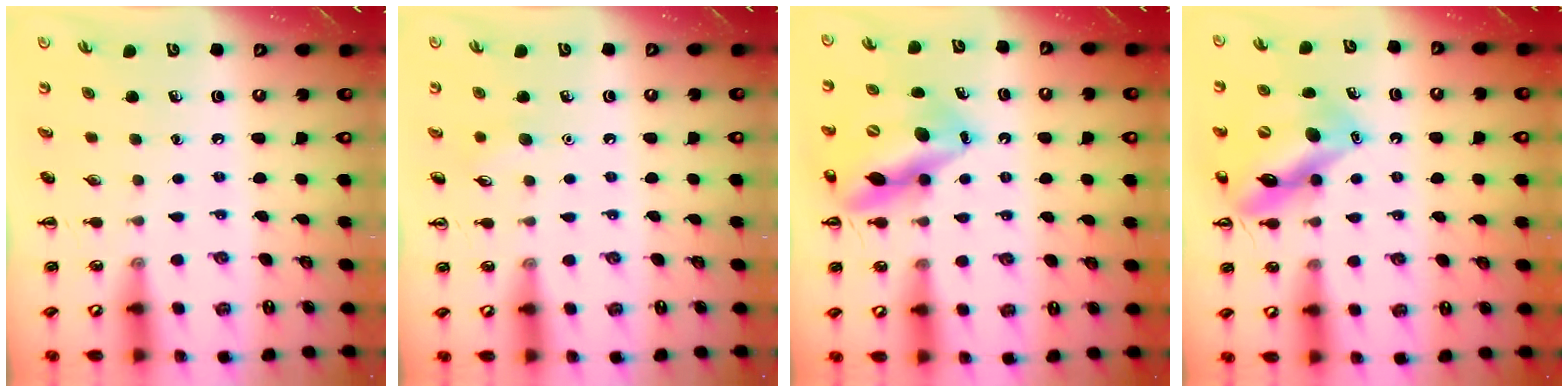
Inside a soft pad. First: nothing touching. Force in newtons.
{"total": 5.2, "press": 5.0, "slide": 1.5}
{"total": 15.2, "press": 14.6, "slide": 4.3}
{"total": 13.7, "press": 13.2, "slide": 3.4}